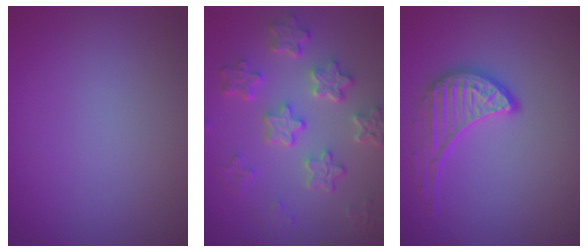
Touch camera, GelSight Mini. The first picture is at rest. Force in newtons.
{"total": 5.9, "press": 4.6, "slide": 3.7}
{"total": 3.5, "press": 3.0, "slide": 1.8}